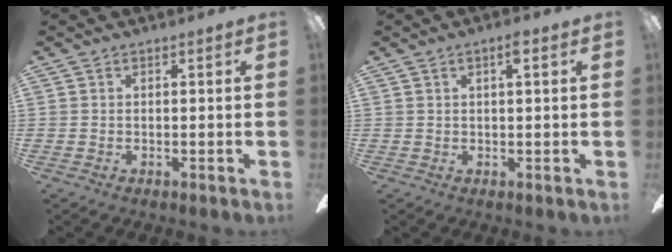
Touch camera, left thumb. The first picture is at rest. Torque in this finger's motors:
{"motor_torque": [0.25, 0.15, -0.02, -0.08, 0.03]}